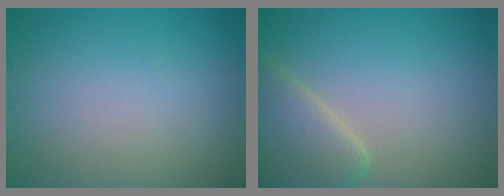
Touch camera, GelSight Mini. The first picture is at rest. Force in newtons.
{"total": 4.8, "press": 4.8, "slide": 0.5}